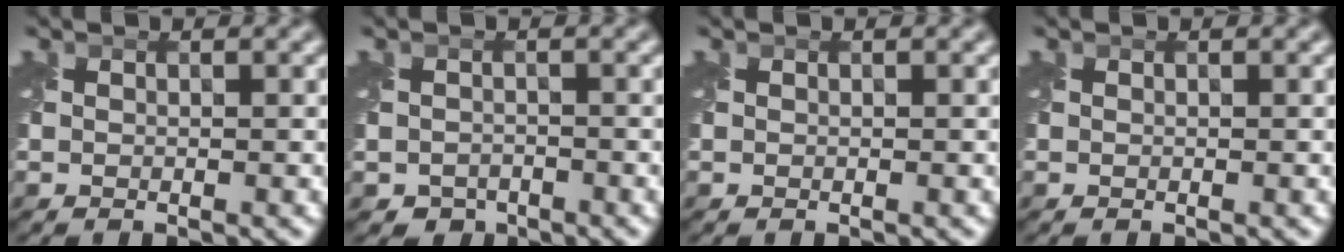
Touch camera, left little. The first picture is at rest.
{"total": 2.0, "force": [-1.4, 1.3, 0.3], "torque": [-0.001, -0.009, -0.029]}
{"total": 0.0}
{"total": 0.0}